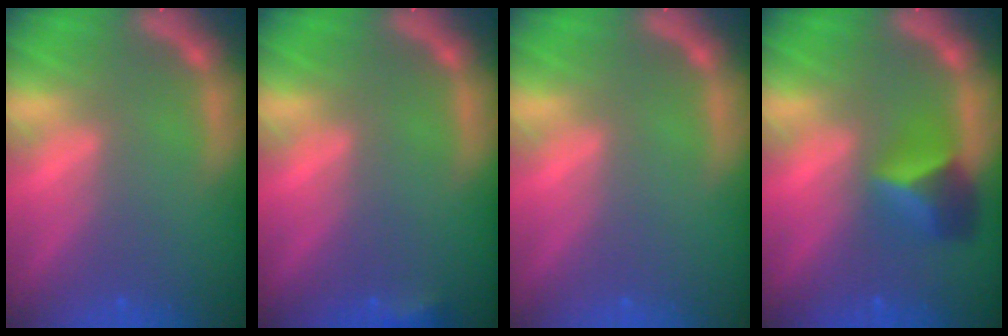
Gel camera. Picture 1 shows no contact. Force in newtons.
{"total": 1.4}
{"total": 0.0}
{"total": 4.0}